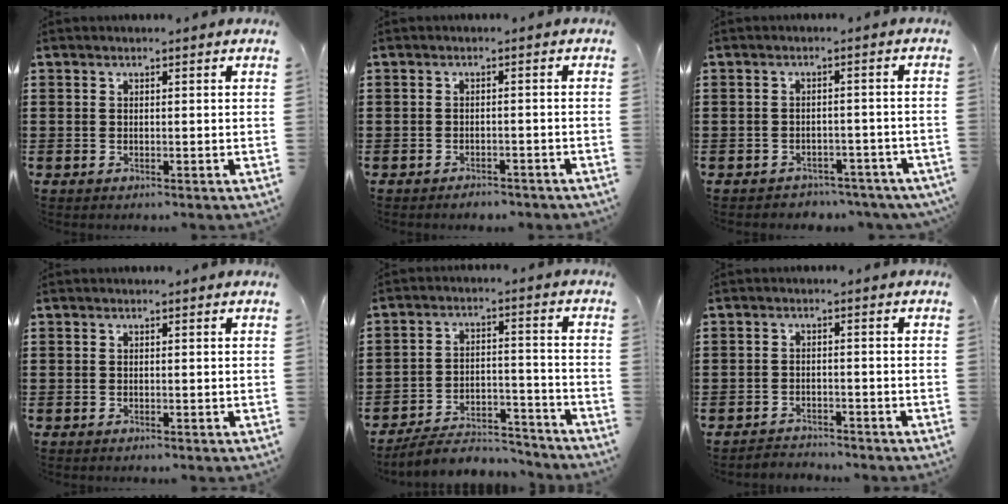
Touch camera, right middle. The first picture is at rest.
{"total": 1.7, "force": [-1.7, 0.4, 0.0], "torque": [-0.006, 0.003, -0.037]}
{"total": 2.3, "force": [-2.2, 0.7, -0.2], "torque": [-0.004, 0.004, -0.051]}
{"total": 0.0}
{"total": 6.5, "force": [-6.2, 1.4, 1.6], "torque": [-0.026, 0.017, -0.120]}
{"total": 2.7, "force": [-2.6, 0.5, -0.4], "torque": [-0.001, 0.002, -0.060]}